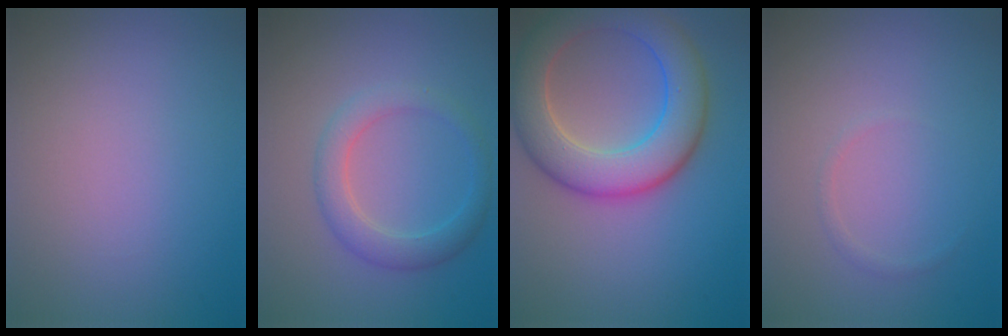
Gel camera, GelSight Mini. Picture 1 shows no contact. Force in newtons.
{"total": 3.2, "press": 3.2, "slide": 0.2}
{"total": 8.0, "press": 8.0, "slide": 0.4}
{"total": 0.6, "press": 0.6, "slide": 0.1}